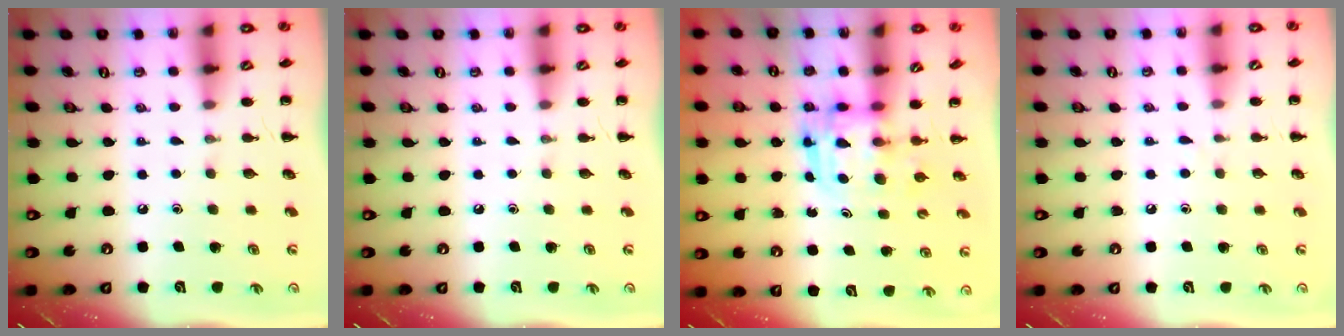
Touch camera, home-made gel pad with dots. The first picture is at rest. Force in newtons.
{"total": 0.0}
{"total": 3.0, "press": 3.0, "slide": 0.3}
{"total": 2.8, "press": 2.6, "slide": 1.0}